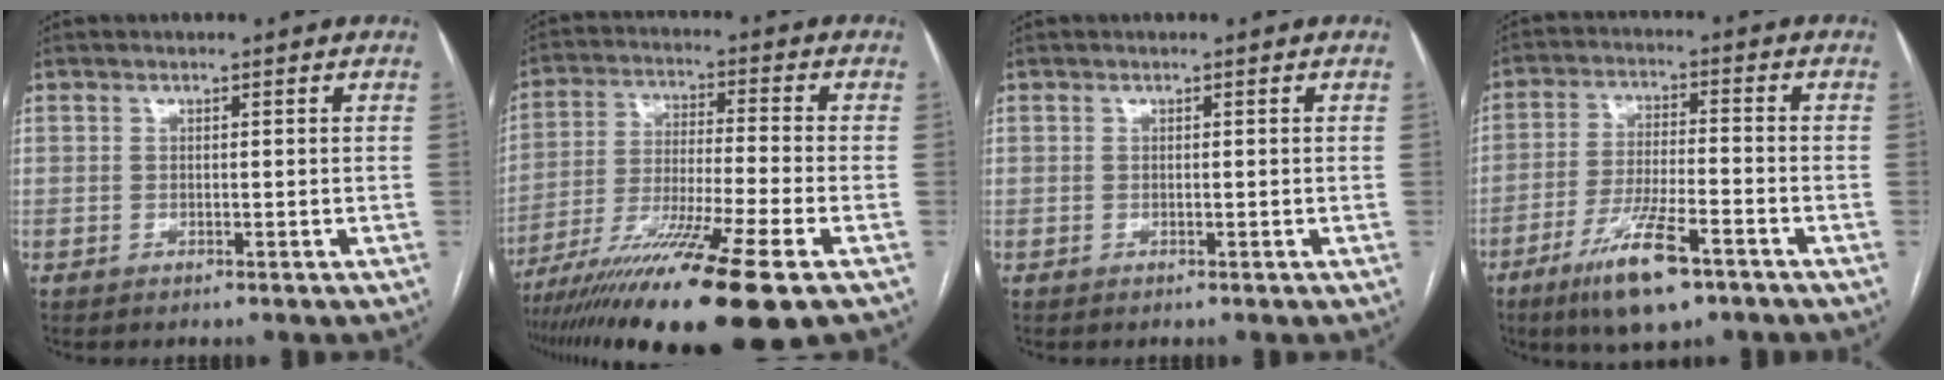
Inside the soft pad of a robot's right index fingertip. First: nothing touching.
{"total": 18.3, "force": [-11.9, -0.6, 13.9], "torque": [-0.230, -0.048, -0.206]}
{"total": 0.0}
{"total": 11.0, "force": [-6.7, 2.1, 8.5], "torque": [-0.165, -0.019, -0.113]}